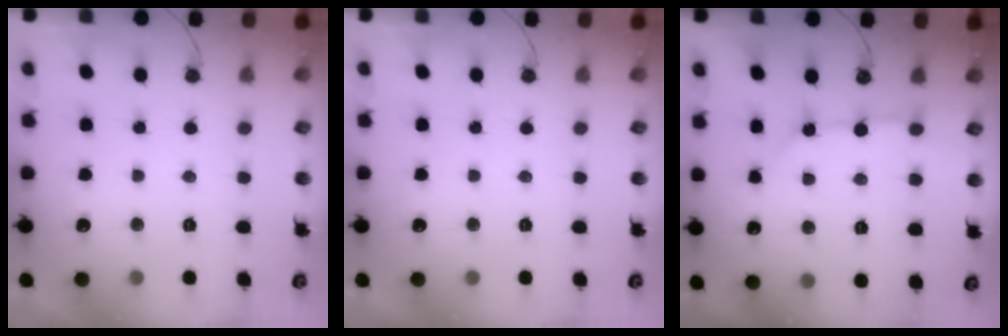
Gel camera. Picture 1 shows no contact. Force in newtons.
{"total": 0.0}
{"total": 3.9, "press": 3.9, "slide": 0.3}